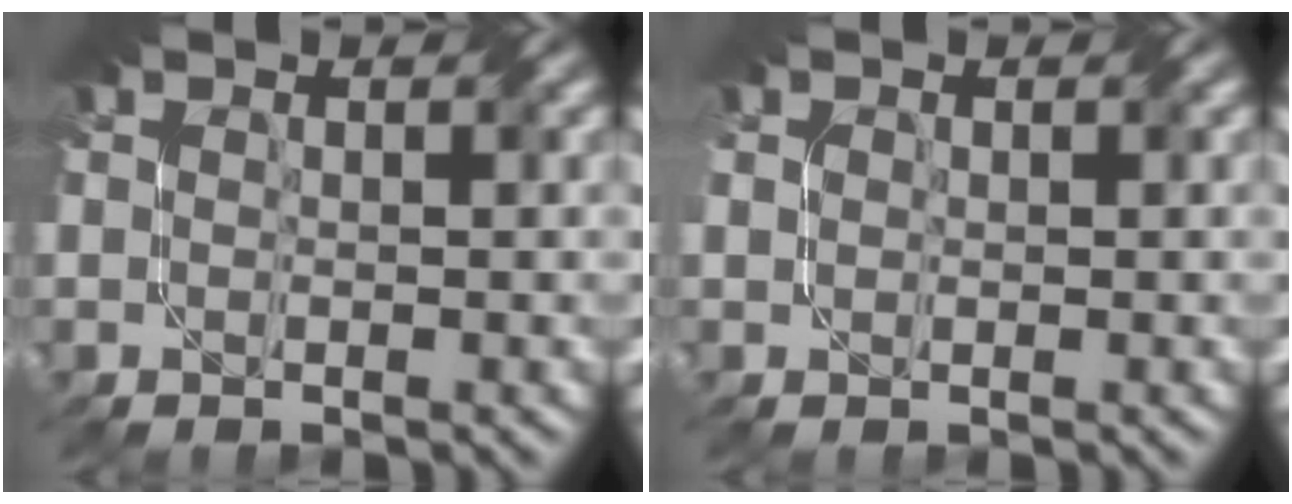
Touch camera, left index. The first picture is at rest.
{"total": 0.7, "force": [0.0, 0.6, 0.2], "torque": [-0.003, 0.000, 0.001]}